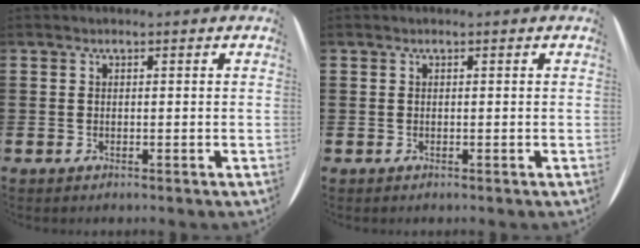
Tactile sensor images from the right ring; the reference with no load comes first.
{"total": 0.0}